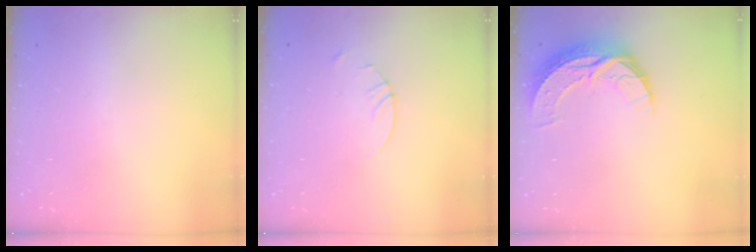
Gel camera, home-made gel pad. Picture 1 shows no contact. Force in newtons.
{"total": 1.4, "press": 1.4, "slide": 0.2}
{"total": 8.9, "press": 8.9, "slide": 0.6}